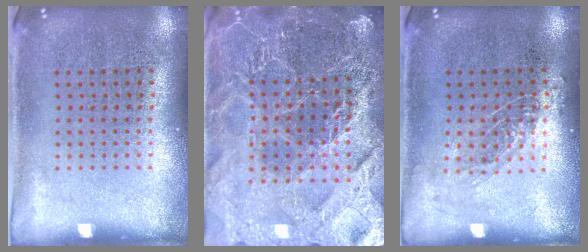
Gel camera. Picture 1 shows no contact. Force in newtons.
{"total": 5.7, "press": 5.0, "slide": 2.7}
{"total": 0.9, "press": 0.8, "slide": 0.4}